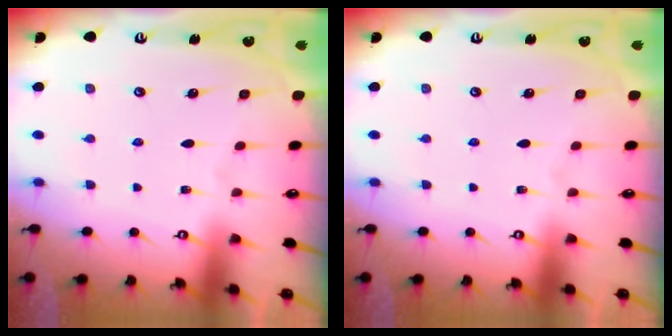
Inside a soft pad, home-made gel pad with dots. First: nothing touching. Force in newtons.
{"total": 0.0}